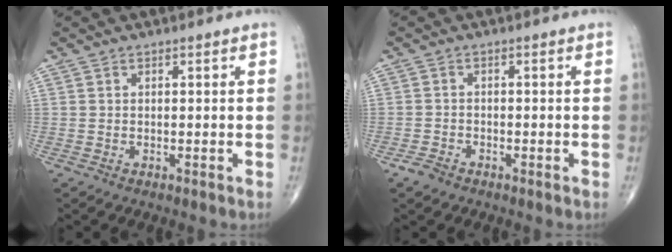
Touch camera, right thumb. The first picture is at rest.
{"total": 2.1, "force": [-1.5, 1.2, 0.9], "torque": [-0.020, 0.005, -0.025]}